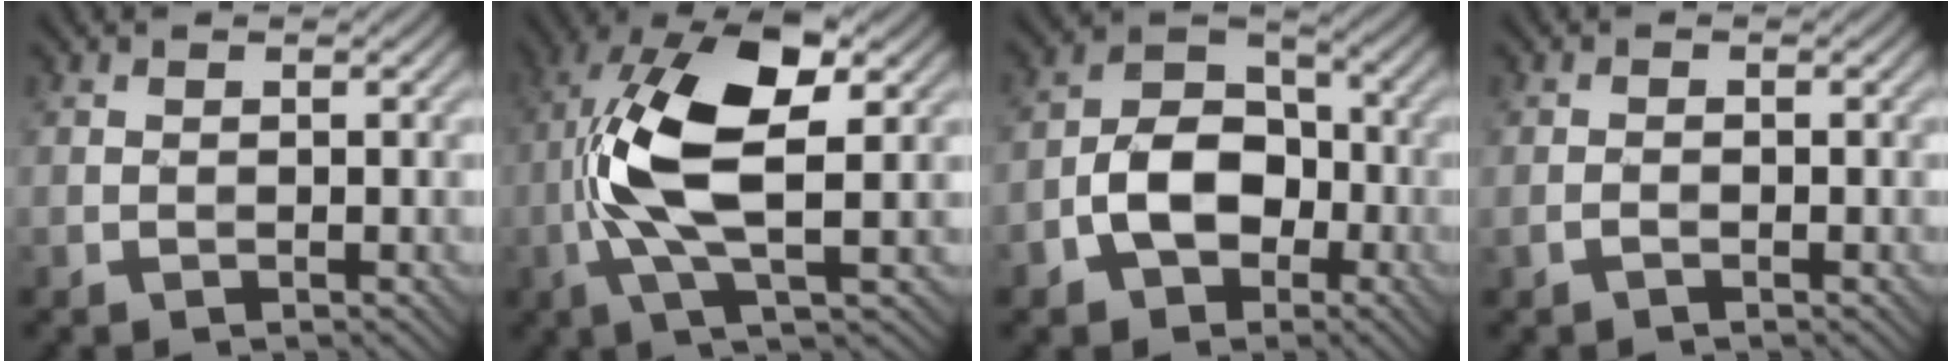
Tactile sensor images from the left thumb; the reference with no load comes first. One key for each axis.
{"total": 12.9, "fx": 0.0, "fy": 5.0, "fz": 11.9, "tx": -0.253, "ty": 0.014, "tz": -0.003}
{"total": 8.7, "fx": -3.2, "fy": 6.0, "fz": 5.4, "tx": -0.103, "ty": 0.002, "tz": -0.069}
{"total": 1.1, "fx": -0.6, "fy": 0.4, "fz": 0.8, "tx": -0.018, "ty": 0.003, "tz": -0.014}